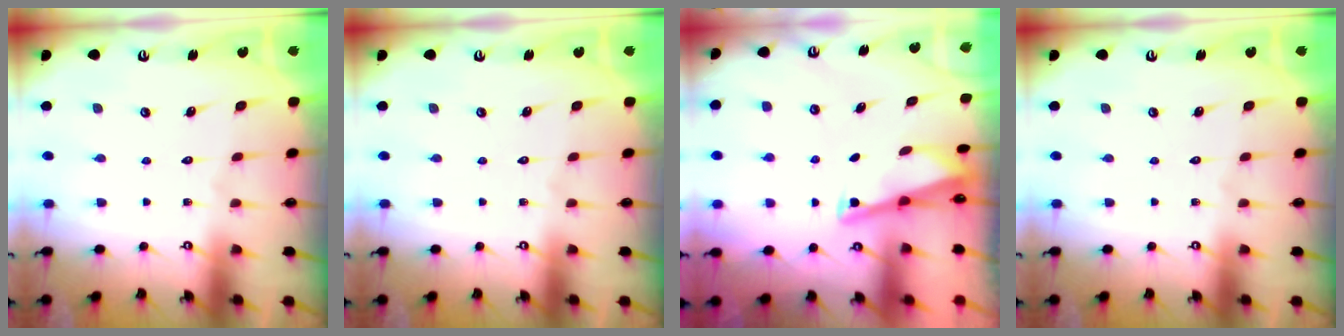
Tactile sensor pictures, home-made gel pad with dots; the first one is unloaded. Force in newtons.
{"total": 0.0}
{"total": 2.9, "press": 2.9, "slide": 0.3}
{"total": 0.0}